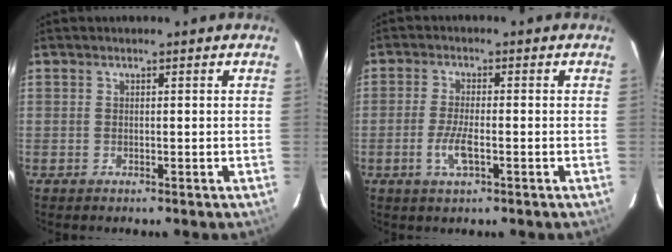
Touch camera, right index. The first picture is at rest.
{"total": 4.6, "force": [-1.7, 1.1, 4.2], "torque": [-0.089, -0.004, -0.034]}